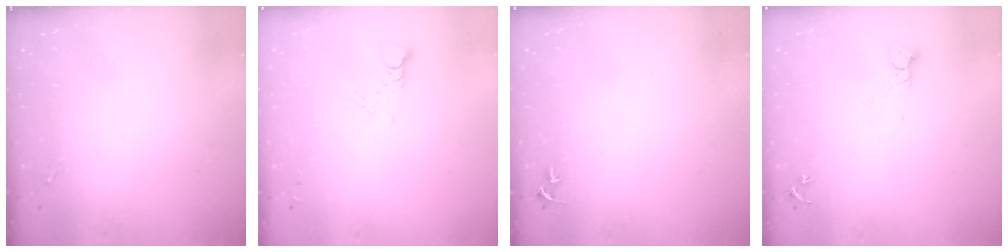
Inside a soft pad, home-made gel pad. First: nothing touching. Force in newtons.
{"total": 2.9, "press": 2.9, "slide": 0.2}
{"total": 2.7, "press": 2.7, "slide": 0.3}
{"total": 3.7, "press": 3.7, "slide": 0.3}